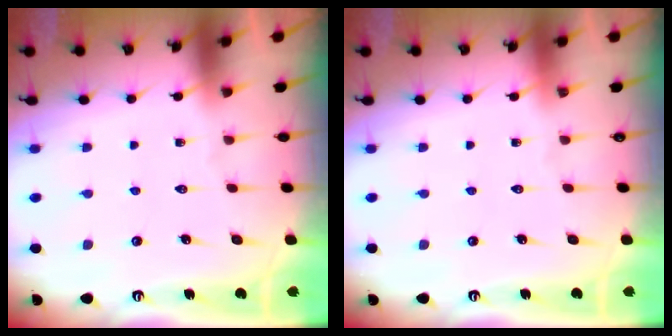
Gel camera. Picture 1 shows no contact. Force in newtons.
{"total": 0.0}